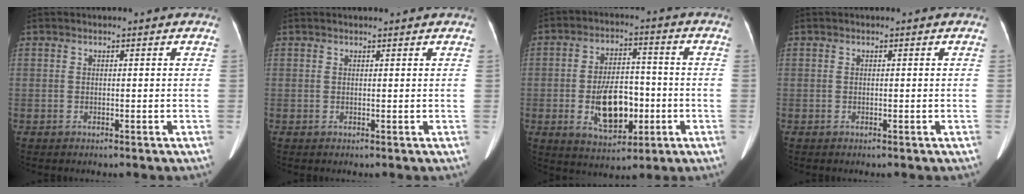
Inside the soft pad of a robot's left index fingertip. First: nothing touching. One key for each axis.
{"total": 1.6, "fx": 1.5, "fy": 0.2, "fz": 0.6, "tx": -0.008, "ty": 0.014, "tz": 0.021}
{"total": 10.4, "fx": -2.6, "fy": 5.5, "fz": 8.5, "tx": -0.156, "ty": 0.007, "tz": -0.036}
{"total": 0.0}